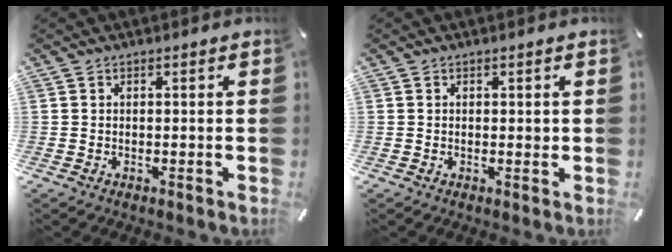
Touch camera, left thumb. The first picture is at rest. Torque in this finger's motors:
{"motor_torque": [0.32, 0.43, 0.03, -0.10, 0.10]}